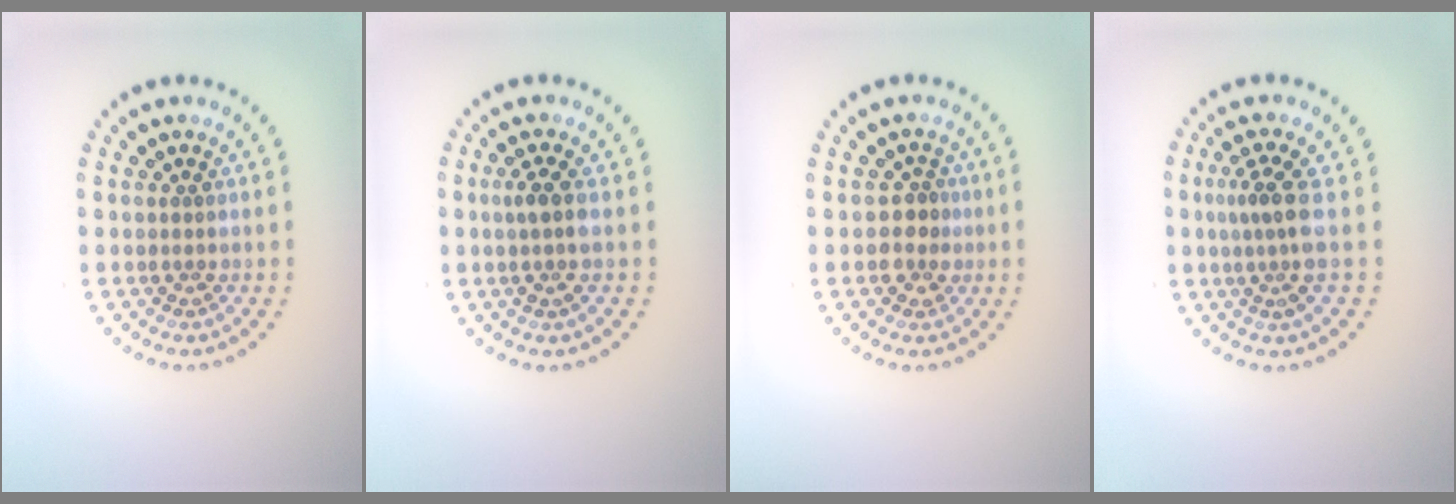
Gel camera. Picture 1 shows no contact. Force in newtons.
{"total": 2.0, "press": 1.7, "slide": 1.1}
{"total": 2.0, "press": 1.9, "slide": 0.7}
{"total": 3.0, "press": 2.2, "slide": 2.1}